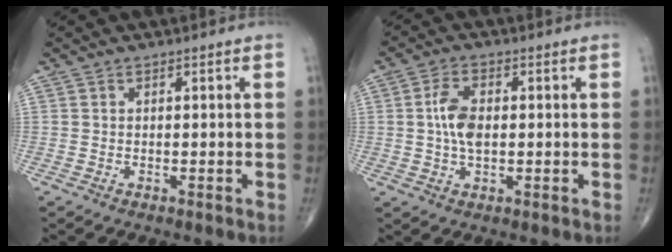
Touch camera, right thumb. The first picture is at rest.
{"total": 5.9, "force": [0.3, 3.2, 5.0], "torque": [-0.100, 0.007, 0.002]}